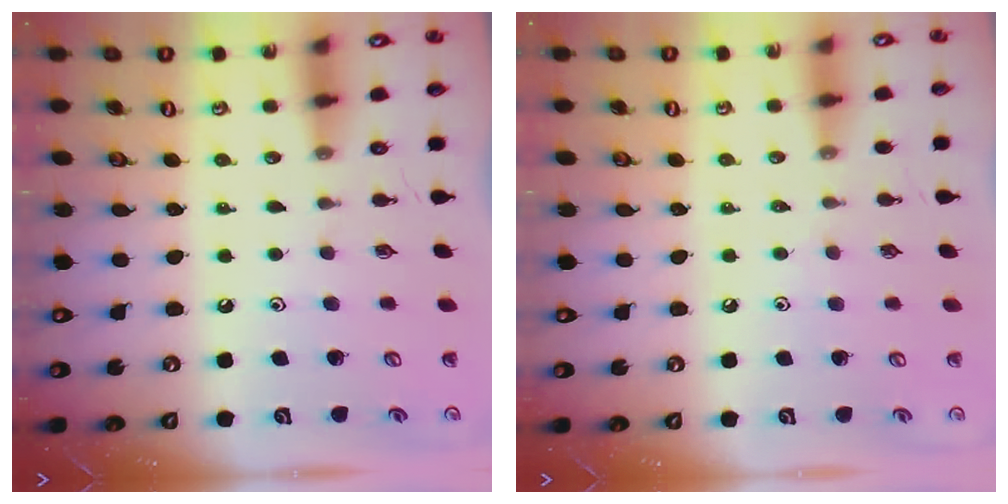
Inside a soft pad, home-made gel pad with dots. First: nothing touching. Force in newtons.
{"total": 3.2, "press": 3.2, "slide": 0.6}